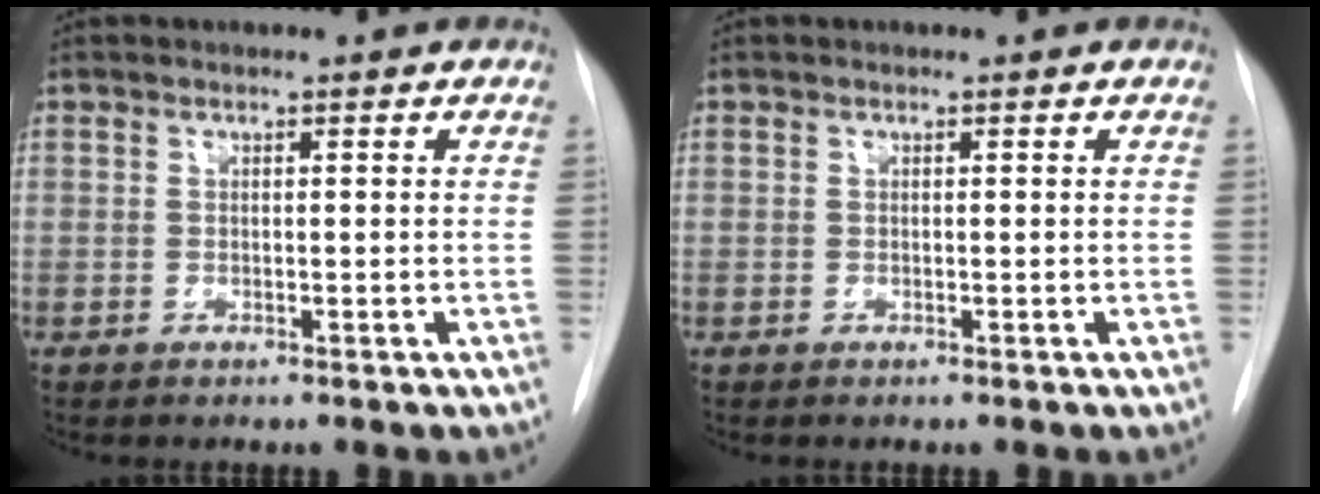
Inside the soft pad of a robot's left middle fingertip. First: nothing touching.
{"total": 0.0}